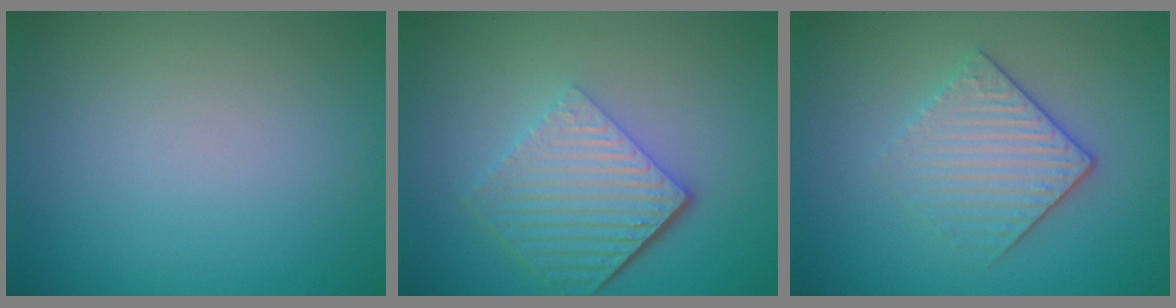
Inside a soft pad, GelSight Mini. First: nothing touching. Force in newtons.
{"total": 6.2, "press": 4.2, "slide": 4.6}
{"total": 3.7, "press": 3.3, "slide": 1.7}